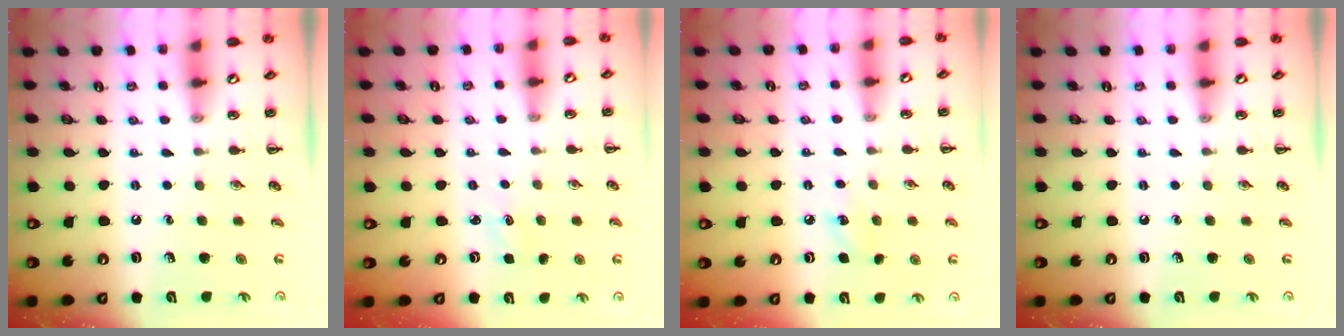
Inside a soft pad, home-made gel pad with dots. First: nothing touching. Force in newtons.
{"total": 1.4, "press": 1.3, "slide": 0.4}
{"total": 5.2, "press": 5.0, "slide": 1.3}
{"total": 0.0}